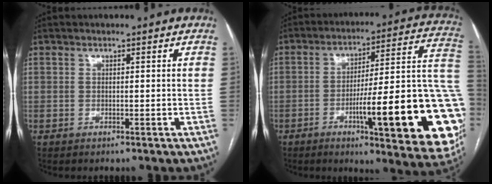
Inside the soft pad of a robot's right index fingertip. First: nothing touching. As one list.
[{"total": 27.3, "force": [-7.6, 3.5, 26.0], "torque": [-0.260, 0.005, -0.102]}]